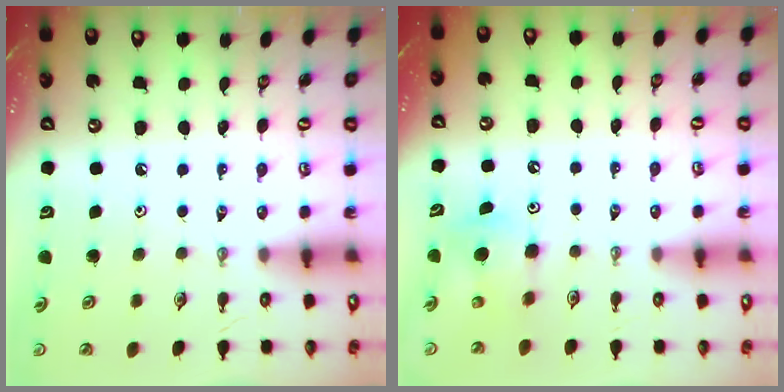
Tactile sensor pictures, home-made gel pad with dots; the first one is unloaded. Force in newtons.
{"total": 7.0, "press": 6.9, "slide": 0.5}